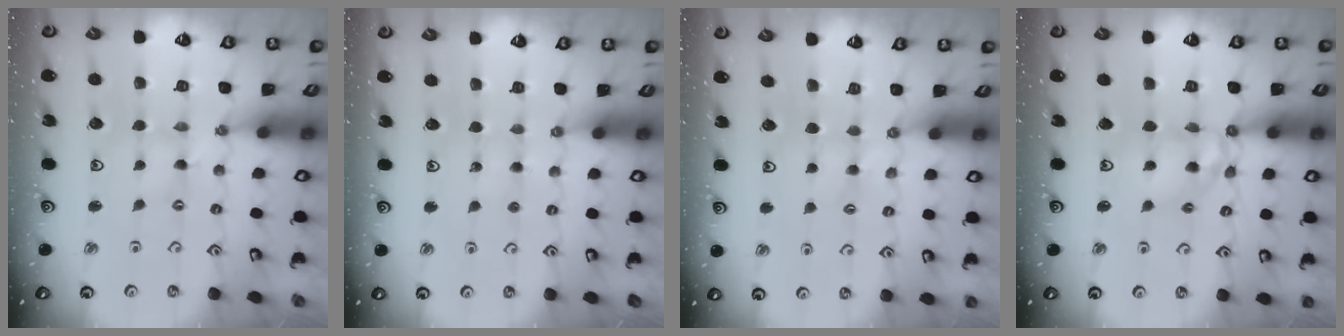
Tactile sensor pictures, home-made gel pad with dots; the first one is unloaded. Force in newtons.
{"total": 2.6, "press": 2.6, "slide": 0.3}
{"total": 2.4, "press": 2.4, "slide": 0.3}
{"total": 10.5, "press": 10.5, "slide": 1.0}